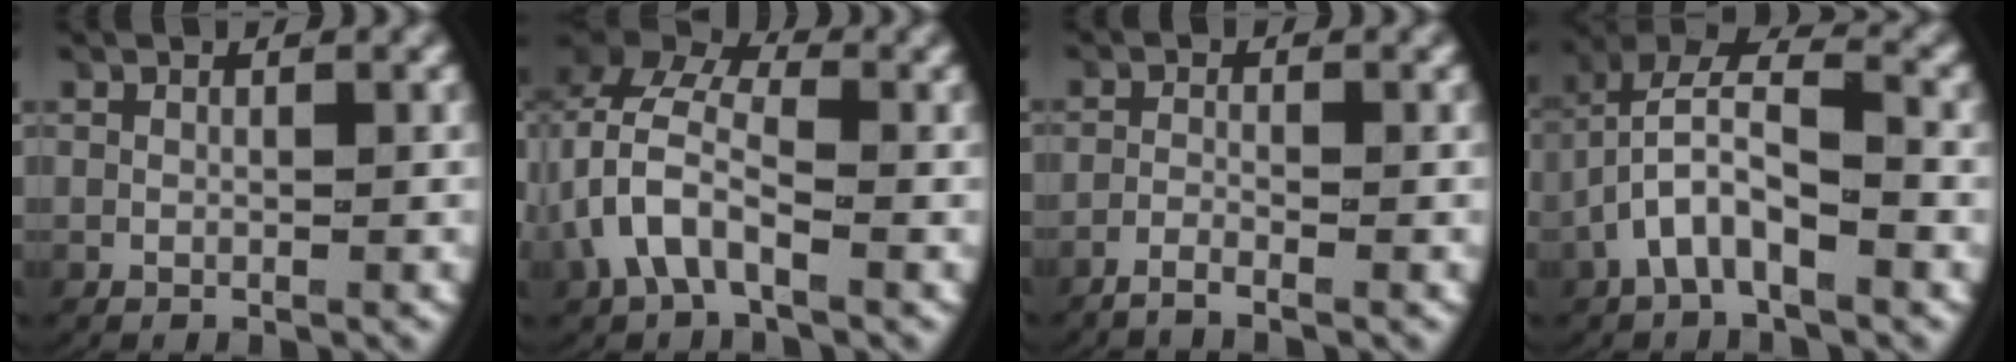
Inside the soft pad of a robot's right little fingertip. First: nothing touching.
{"total": 7.3, "force": [0.7, 5.3, 5.0], "torque": [-0.111, 0.003, 0.000]}
{"total": 2.5, "force": [-2.2, 0.3, 1.0], "torque": [-0.025, -0.006, -0.040]}
{"total": 4.1, "force": [-0.4, 2.5, 3.3], "torque": [-0.074, -0.010, -0.007]}